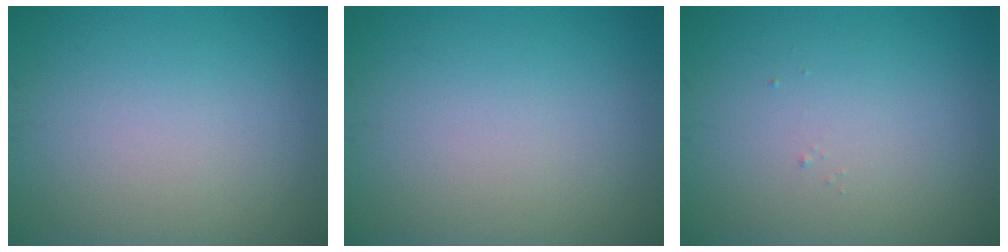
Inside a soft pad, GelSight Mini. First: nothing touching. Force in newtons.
{"total": 0.0}
{"total": 0.0}